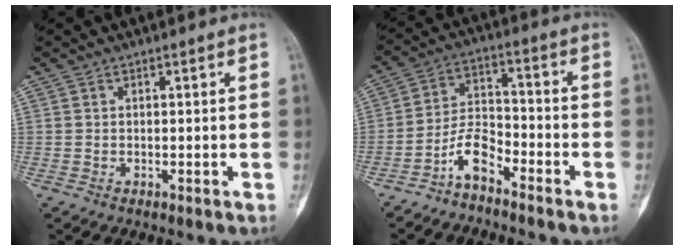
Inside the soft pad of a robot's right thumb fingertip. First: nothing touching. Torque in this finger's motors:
{"motor_torque": [-0.04, 0.25, 0.66, -0.47, 0.04]}